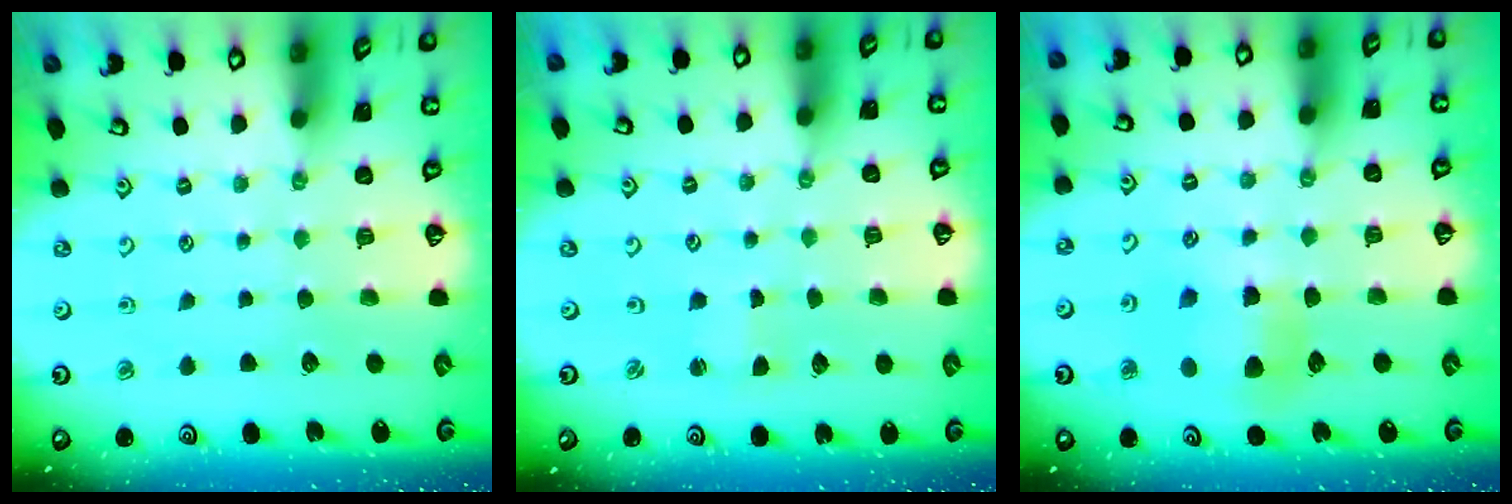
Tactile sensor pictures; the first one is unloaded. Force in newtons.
{"total": 1.5, "press": 1.4, "slide": 0.3}
{"total": 7.3, "press": 7.2, "slide": 0.8}